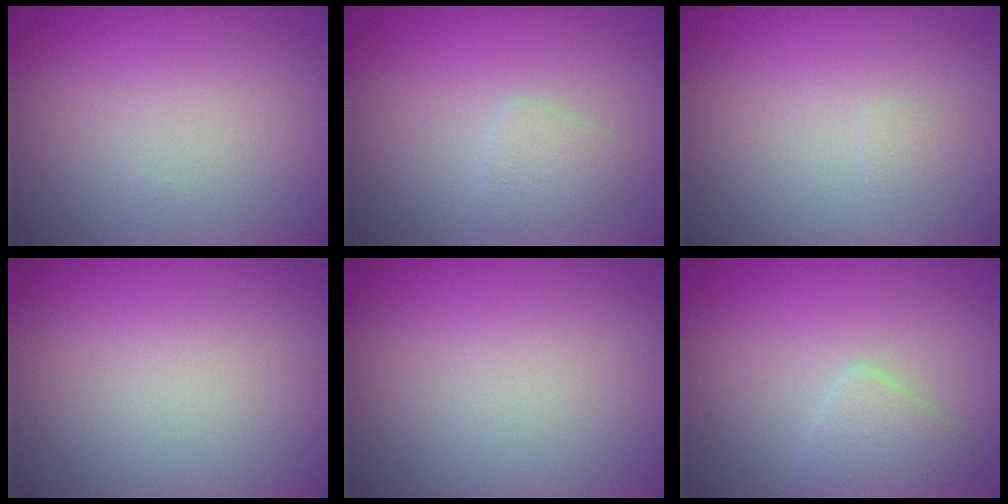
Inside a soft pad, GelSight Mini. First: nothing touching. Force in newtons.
{"total": 1.6, "press": 1.6, "slide": 0.1}
{"total": 0.5, "press": 0.5, "slide": 0.1}
{"total": 0.0}
{"total": 0.0}
{"total": 2.3, "press": 2.3, "slide": 0.1}